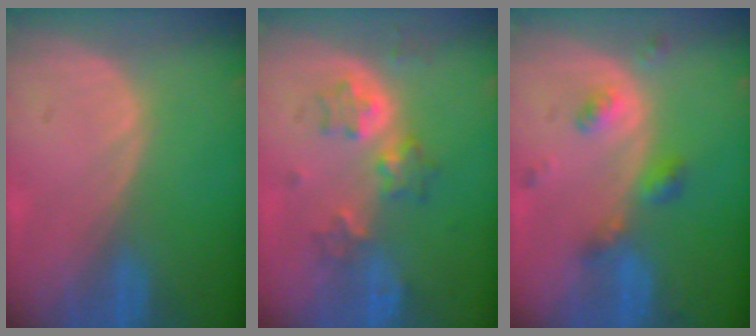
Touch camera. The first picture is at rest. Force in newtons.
{"total": 6.1, "press": 5.6, "slide": 2.5}
{"total": 5.0, "press": 4.4, "slide": 2.3}